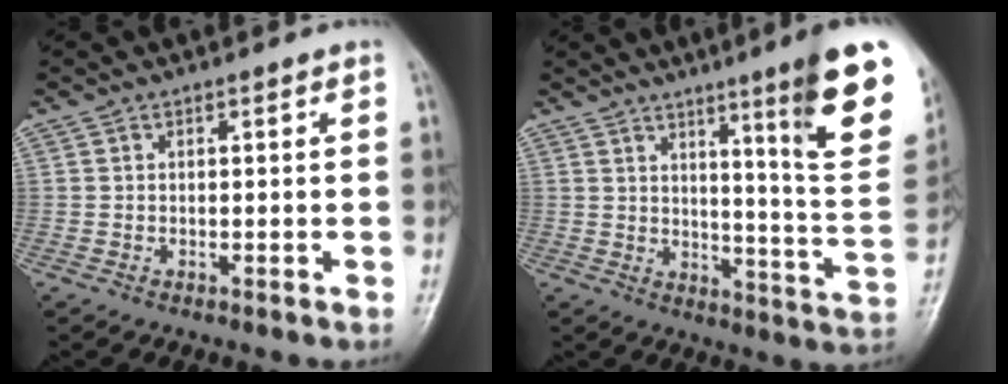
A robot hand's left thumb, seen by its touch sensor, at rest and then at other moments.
{"total": 18.4, "force": [9.6, 1.4, 15.6], "torque": [-0.176, -0.061, 0.135]}